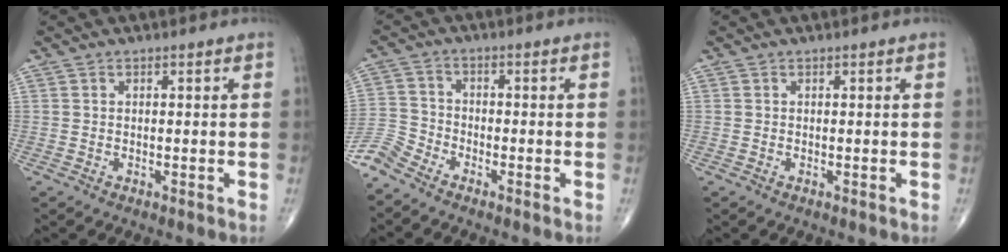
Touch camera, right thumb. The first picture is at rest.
{"total": 5.0, "force": [-4.5, 1.7, 1.4], "torque": [-0.031, 0.003, -0.104]}
{"total": 0.0}